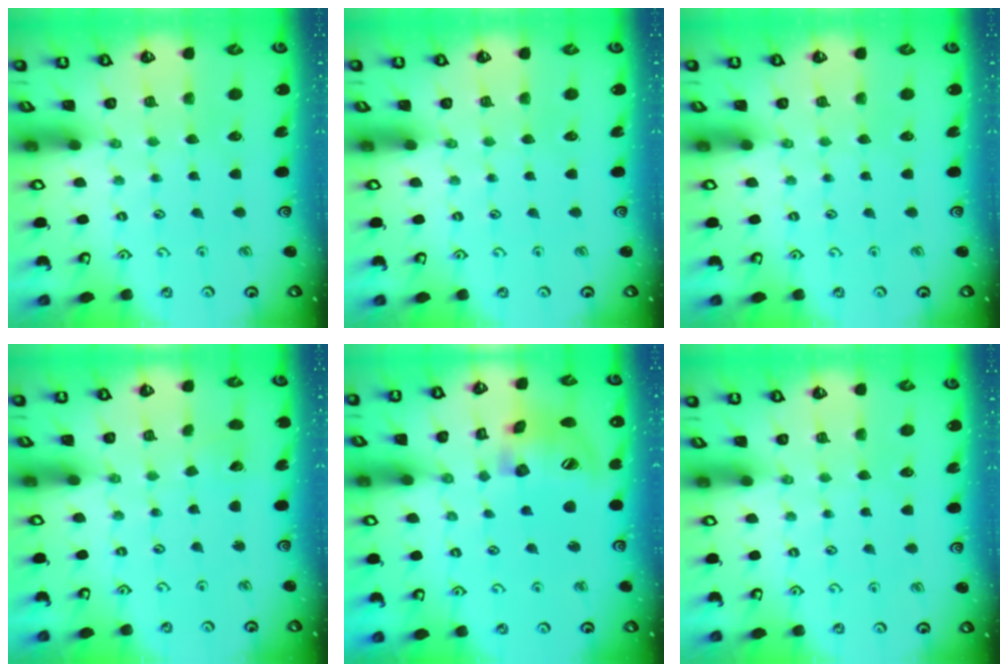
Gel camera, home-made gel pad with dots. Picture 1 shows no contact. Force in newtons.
{"total": 0.0}
{"total": 0.0}
{"total": 3.4, "press": 3.4, "slide": 0.2}
{"total": 18.0, "press": 17.9, "slide": 2.5}
{"total": 0.0}